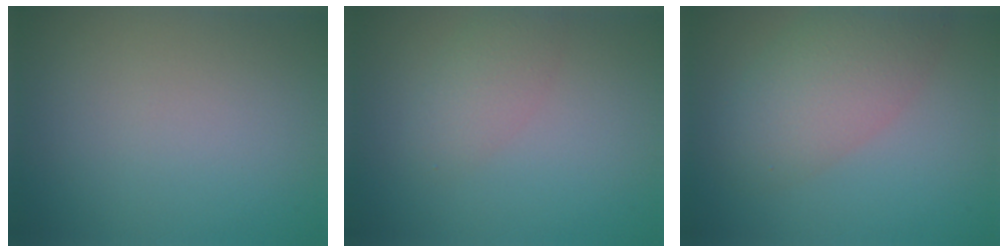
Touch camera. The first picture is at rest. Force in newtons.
{"total": 2.2, "press": 2.2, "slide": 0.1}
{"total": 5.5, "press": 5.5, "slide": 0.2}